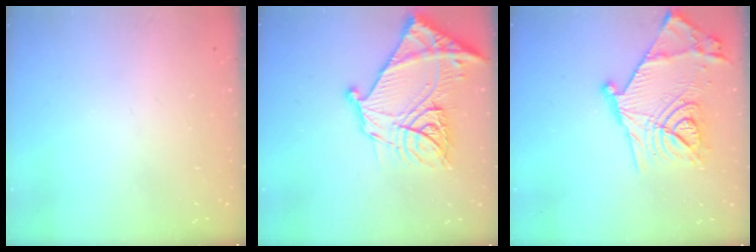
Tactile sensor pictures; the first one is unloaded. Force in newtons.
{"total": 25.3, "press": 25.1, "slide": 2.8}
{"total": 22.3, "press": 22.3, "slide": 1.1}